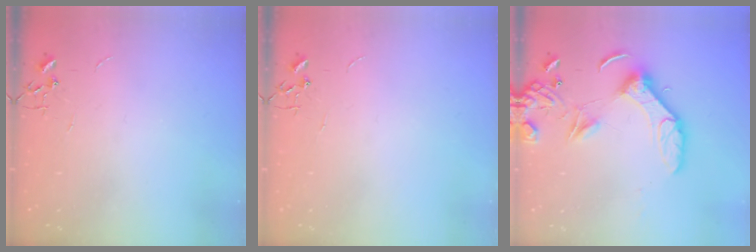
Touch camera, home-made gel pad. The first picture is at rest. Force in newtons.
{"total": 0.0}
{"total": 13.1, "press": 12.9, "slide": 2.6}